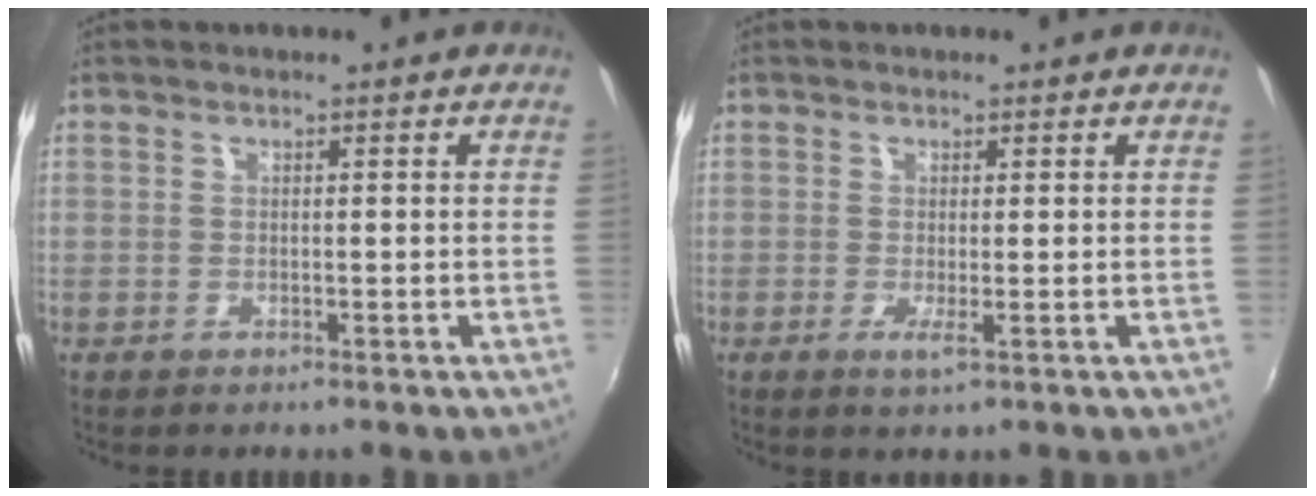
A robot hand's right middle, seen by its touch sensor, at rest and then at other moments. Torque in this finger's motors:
{"motor_torque": [0.89, -1.24, 0.07, 0.06]}